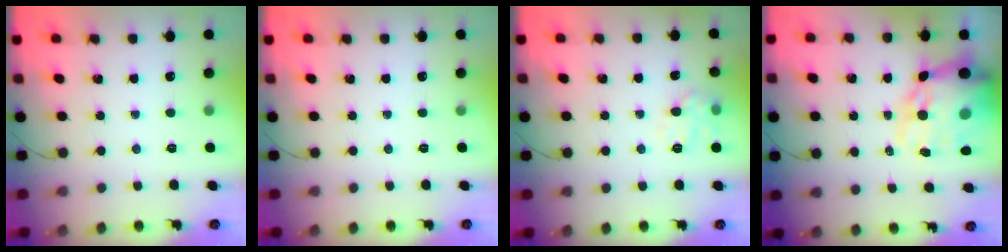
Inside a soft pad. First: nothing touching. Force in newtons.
{"total": 0.0}
{"total": 10.2, "press": 10.1, "slide": 0.8}
{"total": 21.4, "press": 20.9, "slide": 4.6}